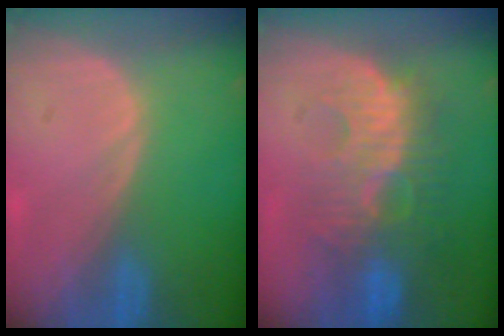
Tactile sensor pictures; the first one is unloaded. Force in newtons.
{"total": 10.0, "press": 9.6, "slide": 2.7}